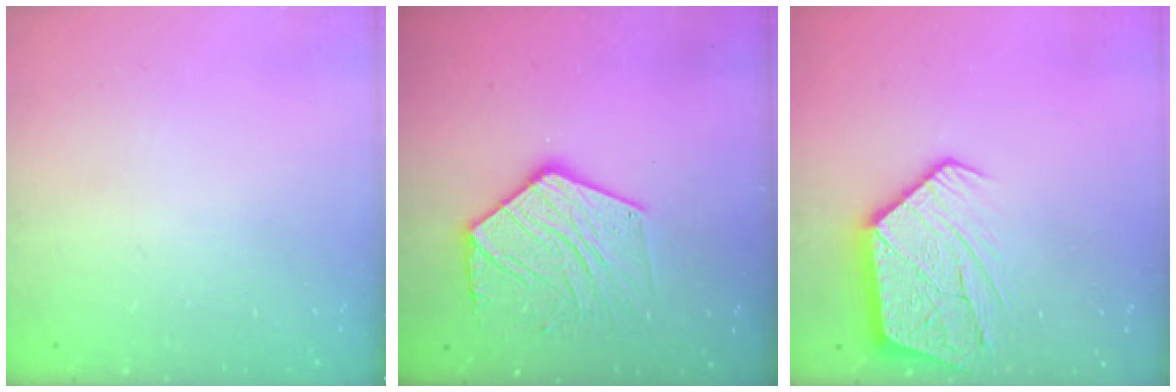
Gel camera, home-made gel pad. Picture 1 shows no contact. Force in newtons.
{"total": 14.8, "press": 14.8, "slide": 0.8}
{"total": 13.9, "press": 13.8, "slide": 1.1}